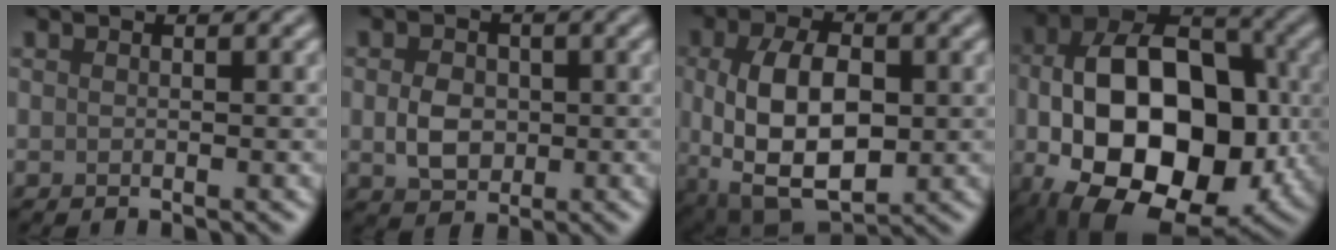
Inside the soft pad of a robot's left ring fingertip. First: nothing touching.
{"total": 3.4, "force": [-0.1, 2.6, 2.1], "torque": [-0.042, -0.002, -0.006]}
{"total": 9.7, "force": [-0.4, 5.5, 8.0], "torque": [-0.155, -0.007, -0.005]}
{"total": 16.9, "force": [-2.3, 10.7, 12.9], "torque": [-0.196, -0.012, -0.039]}